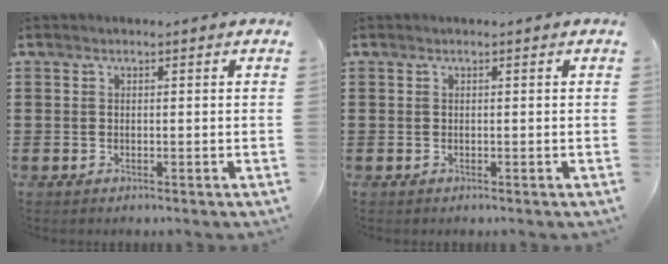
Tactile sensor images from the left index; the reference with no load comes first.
{"total": 0.0}